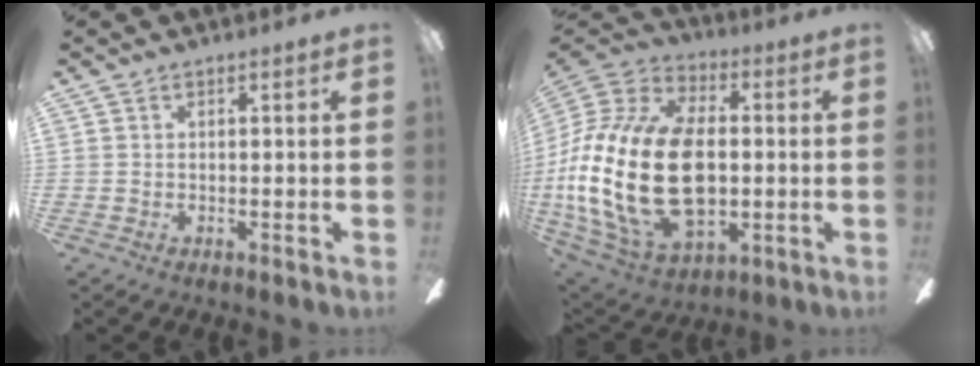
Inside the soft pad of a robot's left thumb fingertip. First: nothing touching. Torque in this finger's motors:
{"motor_torque": [-0.73, 2.79, 1.75, -1.03, 0.64]}